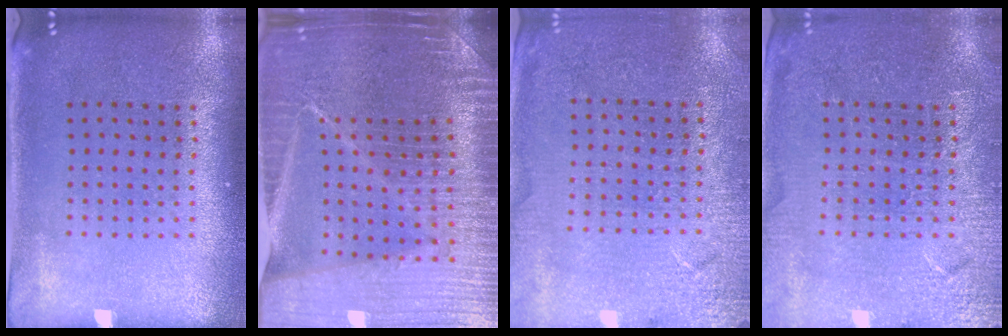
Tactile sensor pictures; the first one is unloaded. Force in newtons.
{"total": 5.5, "press": 5.0, "slide": 2.3}
{"total": 2.7, "press": 2.7, "slide": 0.1}
{"total": 3.3, "press": 3.2, "slide": 0.6}